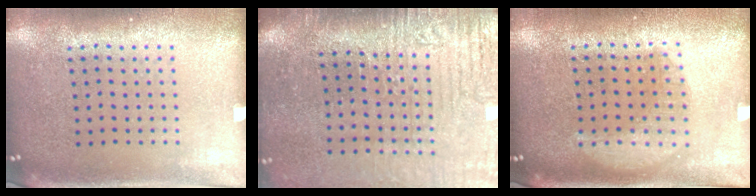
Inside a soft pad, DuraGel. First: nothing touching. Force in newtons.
{"total": 4.2, "press": 3.6, "slide": 2.1}
{"total": 1.3, "press": 1.3, "slide": 0.3}